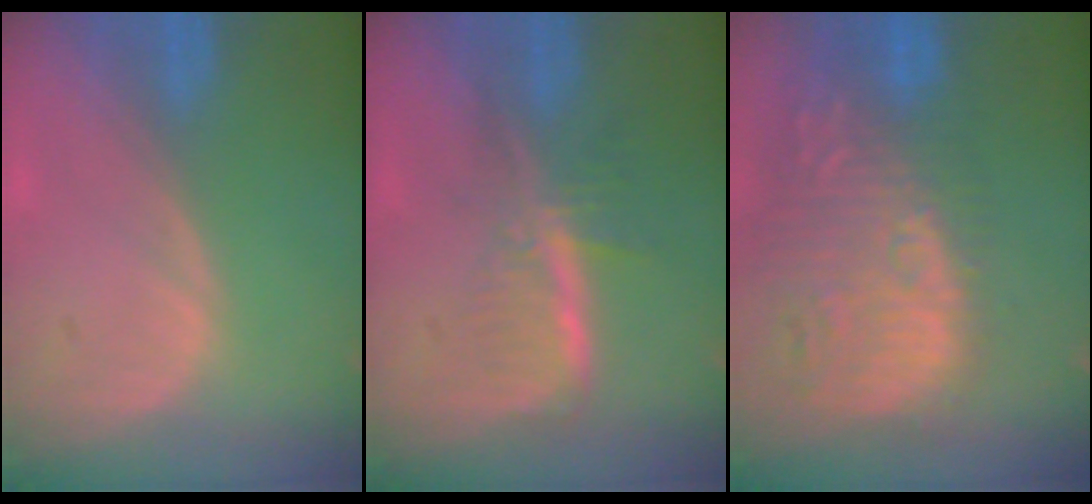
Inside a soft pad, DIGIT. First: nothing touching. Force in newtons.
{"total": 6.0, "press": 5.2, "slide": 2.9}
{"total": 14.6, "press": 12.6, "slide": 7.4}